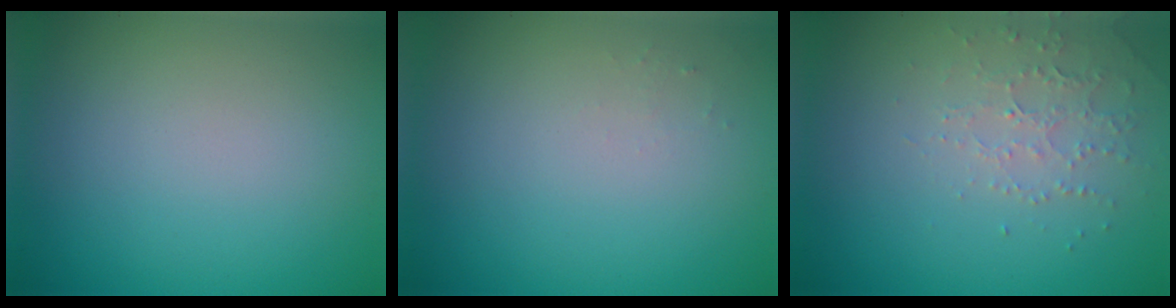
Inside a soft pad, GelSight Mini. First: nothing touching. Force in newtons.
{"total": 0.5, "press": 0.5, "slide": 0.2}
{"total": 2.2, "press": 2.1, "slide": 0.6}